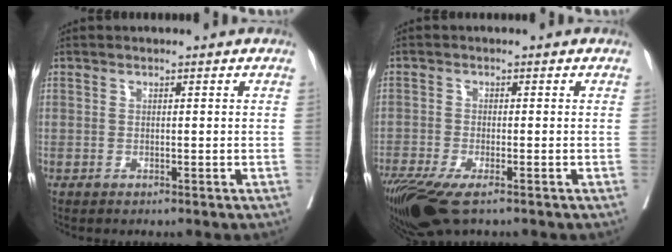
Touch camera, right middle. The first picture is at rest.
{"total": 9.6, "force": [-6.6, 2.7, 6.4], "torque": [-0.120, -0.023, -0.116]}